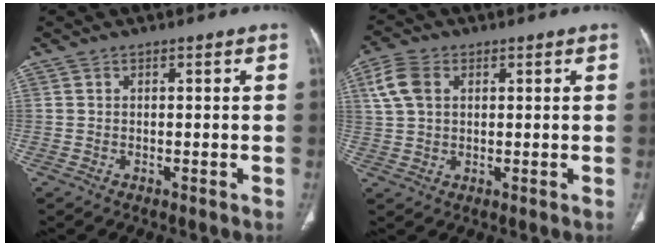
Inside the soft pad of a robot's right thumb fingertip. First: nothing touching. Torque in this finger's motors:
{"motor_torque": [0.10, 0.92, 0.83, 0.28, 0.00]}